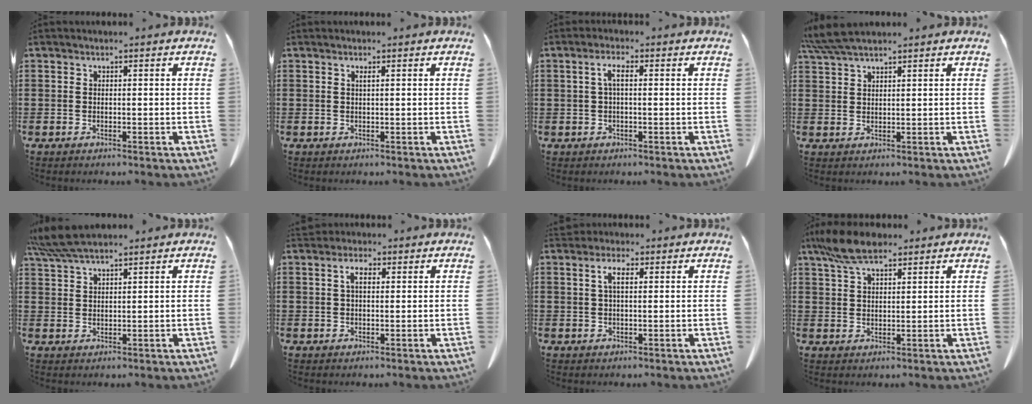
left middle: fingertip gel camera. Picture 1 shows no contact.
{"total": 0.6, "force": [0.3, 0.0, 0.5], "torque": [-0.012, -0.003, 0.009]}
{"total": 2.9, "force": [0.4, 0.8, 2.7], "torque": [-0.055, 0.006, 0.005]}
{"total": 4.5, "force": [3.8, 0.5, 2.4], "torque": [-0.058, -0.005, 0.073]}
{"total": 5.8, "force": [4.8, 0.9, 3.0], "torque": [-0.071, -0.007, 0.093]}
{"total": 2.9, "force": [1.1, 1.3, 2.4], "torque": [-0.052, 0.006, 0.020]}
{"total": 3.3, "force": [1.3, 1.2, 2.8], "torque": [-0.059, 0.005, 0.023]}
{"total": 7.4, "force": [5.4, 2.3, 4.5], "torque": [-0.102, -0.002, 0.104]}